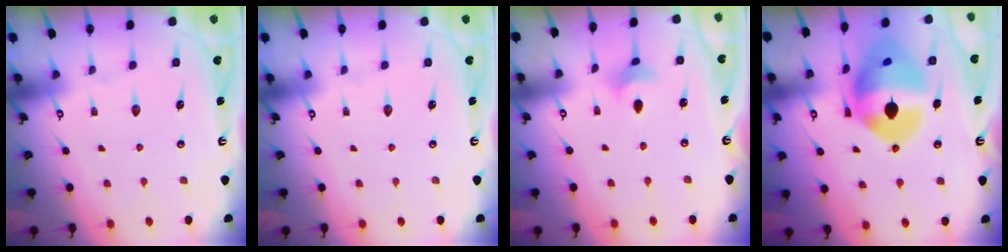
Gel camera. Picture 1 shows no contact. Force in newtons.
{"total": 0.0}
{"total": 2.4, "press": 2.3, "slide": 0.4}
{"total": 16.0, "press": 14.8, "slide": 6.1}